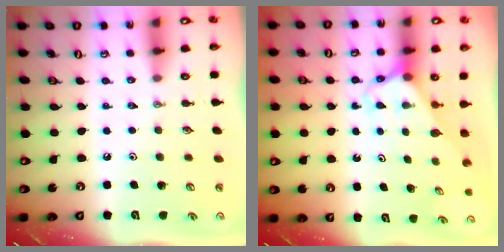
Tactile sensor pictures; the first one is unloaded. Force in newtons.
{"total": 2.7, "press": 2.7, "slide": 0.1}